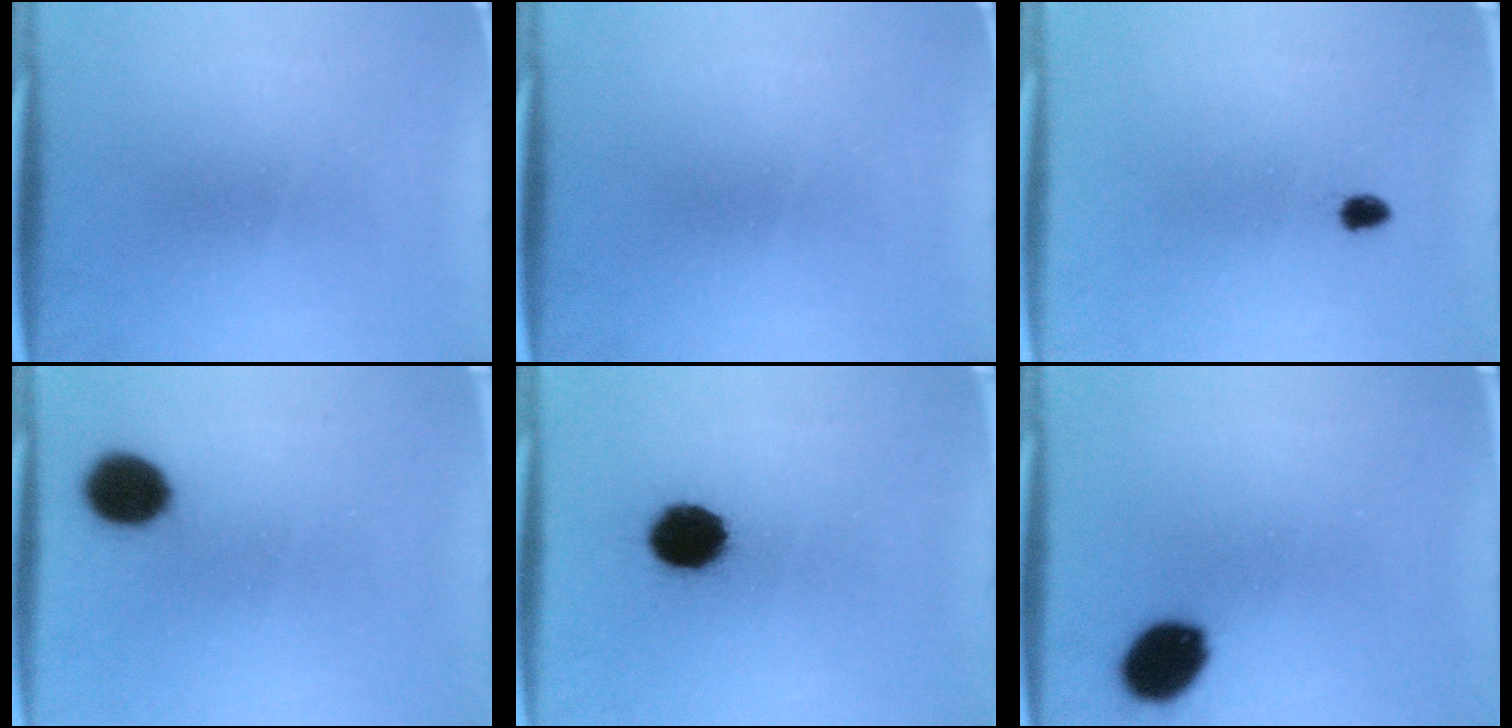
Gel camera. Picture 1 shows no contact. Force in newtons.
{"total": 0.0}
{"total": 1.4}
{"total": 6.3}
{"total": 9.5}
{"total": 9.9}